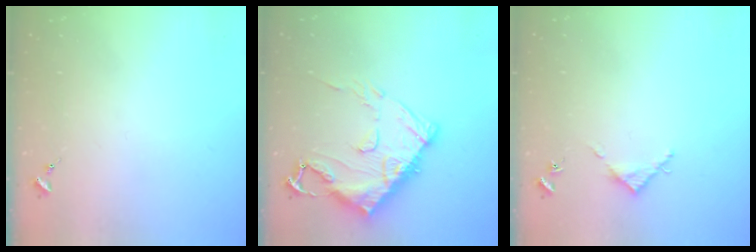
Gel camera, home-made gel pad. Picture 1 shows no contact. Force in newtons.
{"total": 15.5, "press": 15.5, "slide": 1.4}
{"total": 3.6, "press": 3.6, "slide": 0.3}